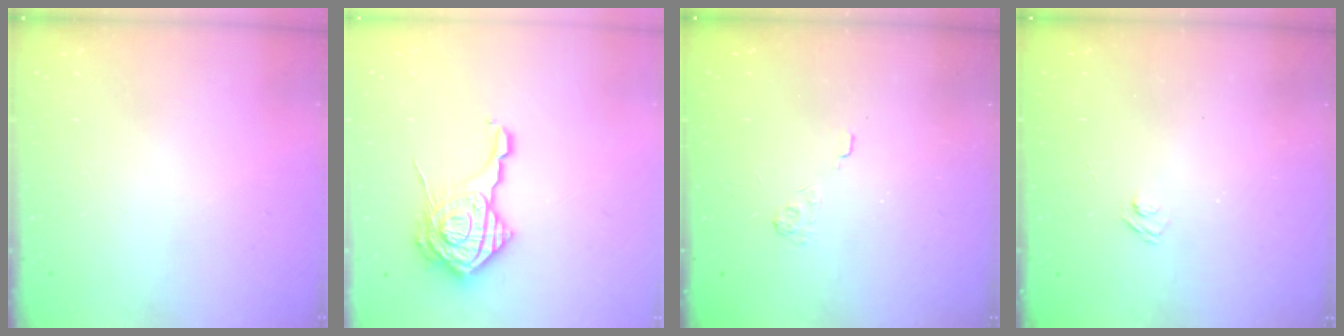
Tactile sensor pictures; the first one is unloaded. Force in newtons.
{"total": 17.6, "press": 17.6, "slide": 1.2}
{"total": 2.1, "press": 1.5, "slide": 1.4}
{"total": 2.7, "press": 2.5, "slide": 0.9}